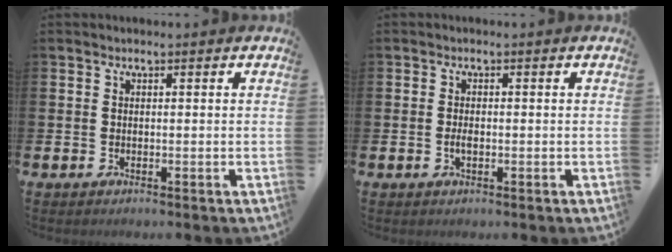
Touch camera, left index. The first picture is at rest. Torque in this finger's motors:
{"motor_torque": [0.40, 0.12, 0.20, 0.02]}